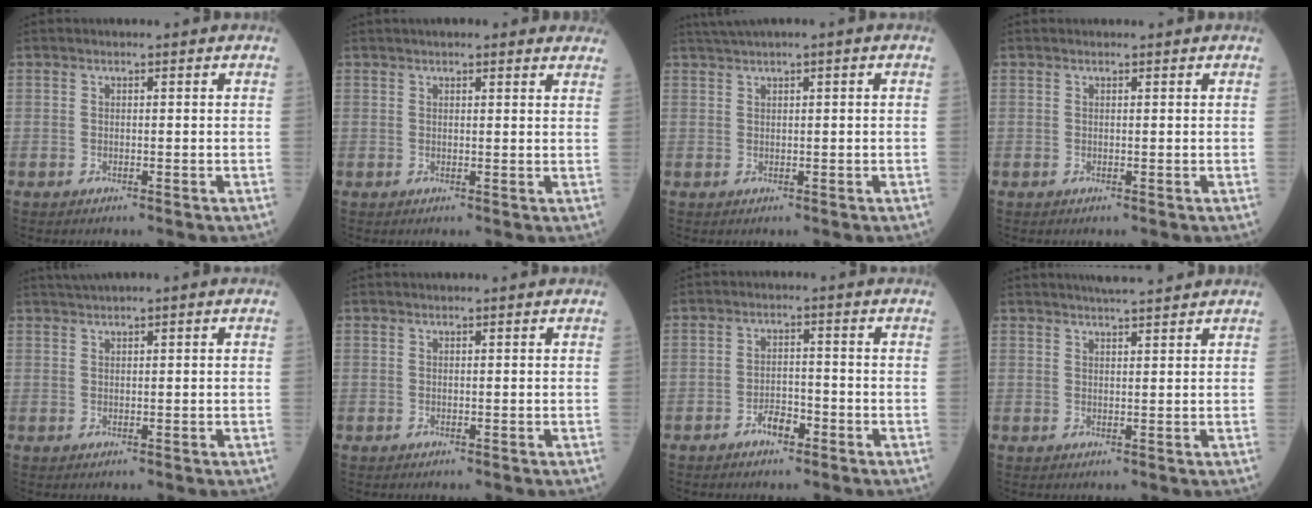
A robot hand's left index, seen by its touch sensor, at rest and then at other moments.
{"total": 8.8, "force": [7.7, 1.7, 4.0], "torque": [-0.040, 0.021, 0.083]}
{"total": 2.4, "force": [1.5, -0.2, 1.9], "torque": [-0.042, 0.017, 0.035]}
{"total": 0.7, "force": [0.7, 0.1, 0.0], "torque": [-0.007, 0.010, 0.011]}
{"total": 2.3, "force": [1.5, -0.1, 1.7], "torque": [-0.037, 0.017, 0.031]}
{"total": 0.0}
{"total": 3.3, "force": [-2.2, 1.4, 2.0], "torque": [-0.037, 0.005, -0.041]}
{"total": 4.8, "force": [4.4, 0.1, 2.1], "torque": [-0.032, 0.017, 0.064]}